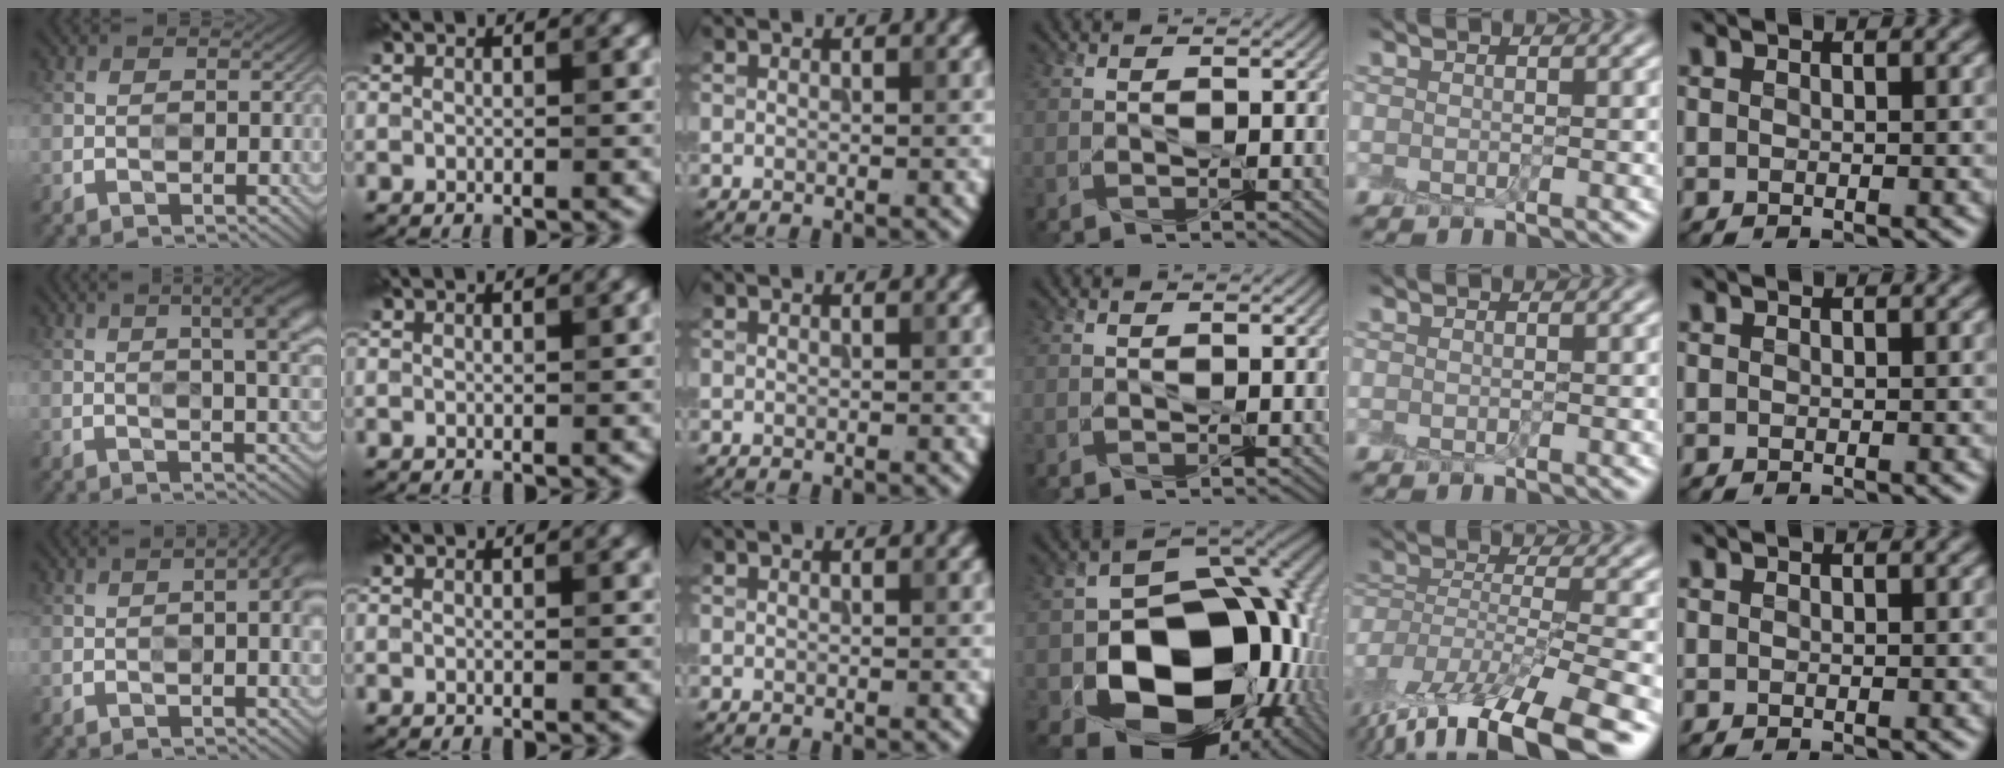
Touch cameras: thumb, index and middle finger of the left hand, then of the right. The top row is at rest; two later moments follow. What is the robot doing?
{"motion": "peel", "object": "plastic screen protector"}